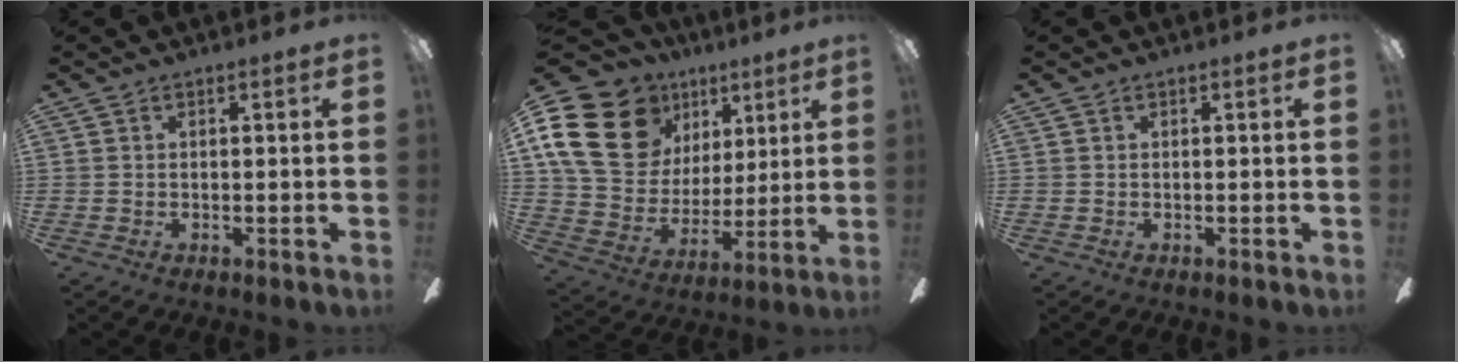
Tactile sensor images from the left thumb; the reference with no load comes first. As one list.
[{"total": 22.9, "force": [10.5, 16.8, 11.4], "torque": [-0.242, -0.037, 0.207]}, {"total": 0.0}]